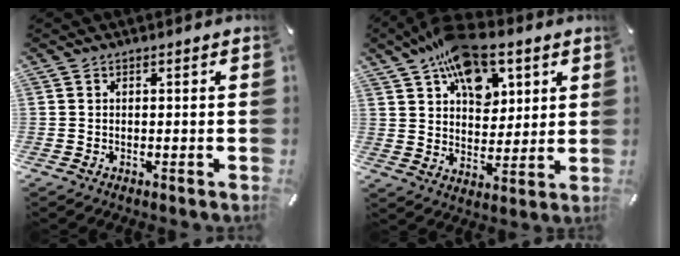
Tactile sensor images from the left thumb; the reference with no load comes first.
{"total": 14.6, "force": [8.4, 9.1, 7.9], "torque": [-0.125, -0.039, 0.151]}